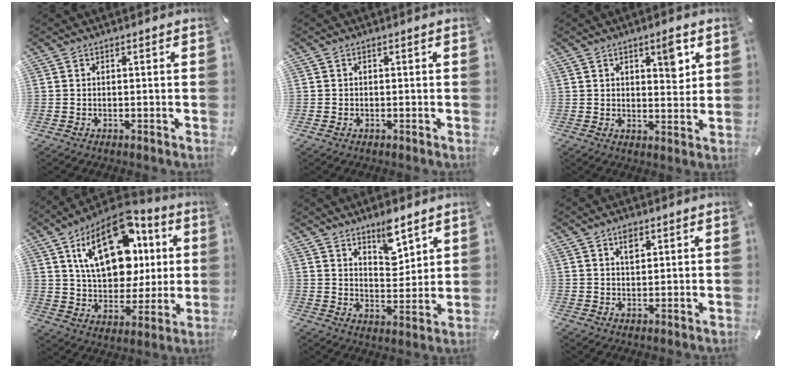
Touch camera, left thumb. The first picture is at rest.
{"total": 0.7, "force": [-0.2, 0.6, 0.3], "torque": [-0.006, 0.003, -0.005]}
{"total": 6.6, "force": [3.1, 2.9, 5.1], "torque": [-0.050, -0.020, 0.042]}
{"total": 22.2, "force": [7.8, 14.2, 15.2], "torque": [-0.253, -0.028, 0.134]}
{"total": 8.0, "force": [6.4, 3.6, 3.1], "torque": [-0.034, -0.045, 0.111]}
{"total": 2.6, "force": [1.4, 1.4, 1.6], "torque": [-0.020, -0.005, 0.022]}